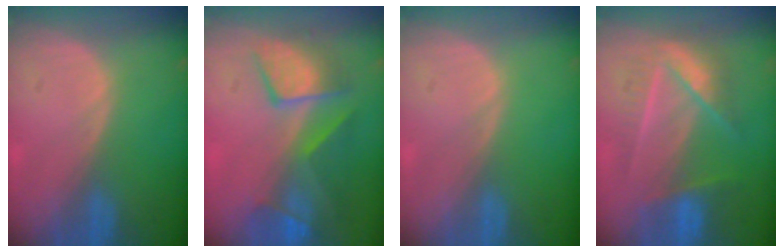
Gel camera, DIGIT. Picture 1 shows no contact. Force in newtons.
{"total": 9.5, "press": 8.4, "slide": 4.5}
{"total": 0.0}
{"total": 7.3, "press": 7.3, "slide": 0.2}